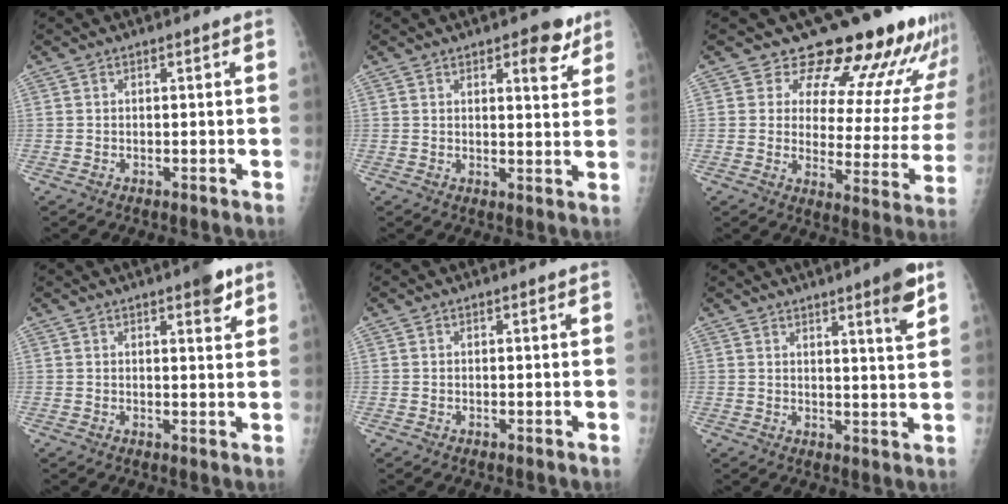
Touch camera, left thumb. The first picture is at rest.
{"total": 6.1, "force": [3.8, 2.5, 4.1], "torque": [-0.031, -0.020, 0.044]}
{"total": 19.2, "force": [16.8, 6.4, 6.7], "torque": [-0.030, -0.126, 0.201]}
{"total": 4.3, "force": [2.7, 1.3, 3.1], "torque": [-0.032, -0.013, 0.032]}
{"total": 0.0}
{"total": 6.6, "force": [4.0, 0.4, 5.2], "torque": [-0.068, -0.026, 0.055]}